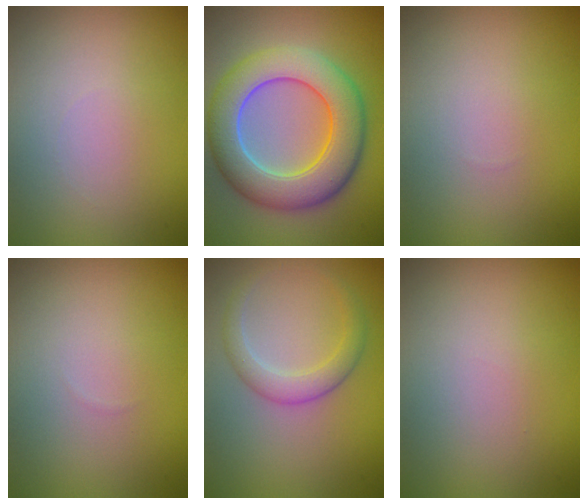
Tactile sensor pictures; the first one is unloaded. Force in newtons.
{"total": 9.2, "press": 9.1, "slide": 0.6}
{"total": 0.0}
{"total": 0.0}
{"total": 2.6, "press": 2.6, "slide": 0.1}
{"total": 0.0}